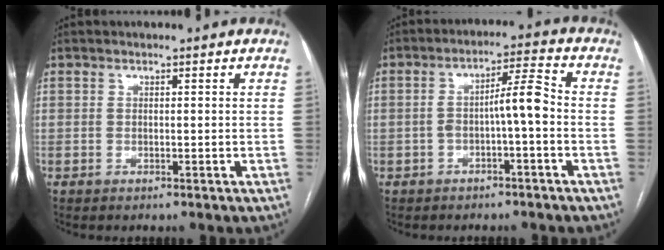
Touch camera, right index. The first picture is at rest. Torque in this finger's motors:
{"motor_torque": [0.38, 0.13, 0.22, 0.09]}